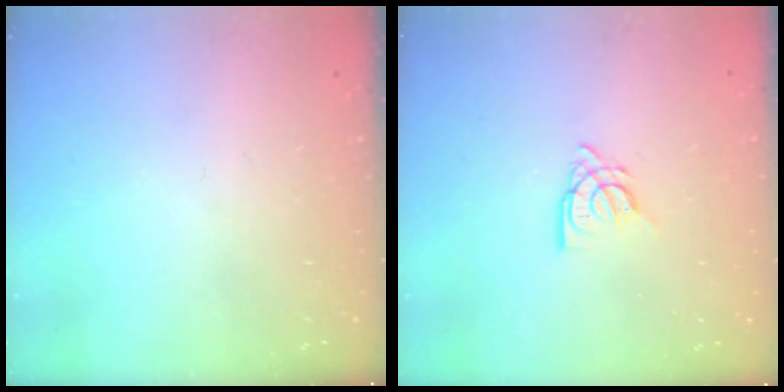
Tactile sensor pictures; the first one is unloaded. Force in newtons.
{"total": 8.3, "press": 8.3, "slide": 1.0}